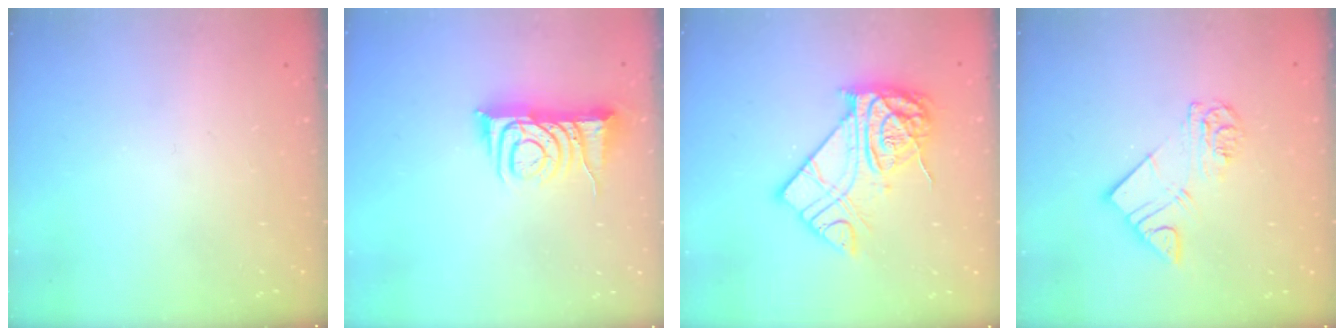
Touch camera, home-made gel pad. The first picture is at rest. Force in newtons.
{"total": 8.4, "press": 8.3, "slide": 1.3}
{"total": 19.1, "press": 19.0, "slide": 1.8}
{"total": 10.6, "press": 10.5, "slide": 1.2}